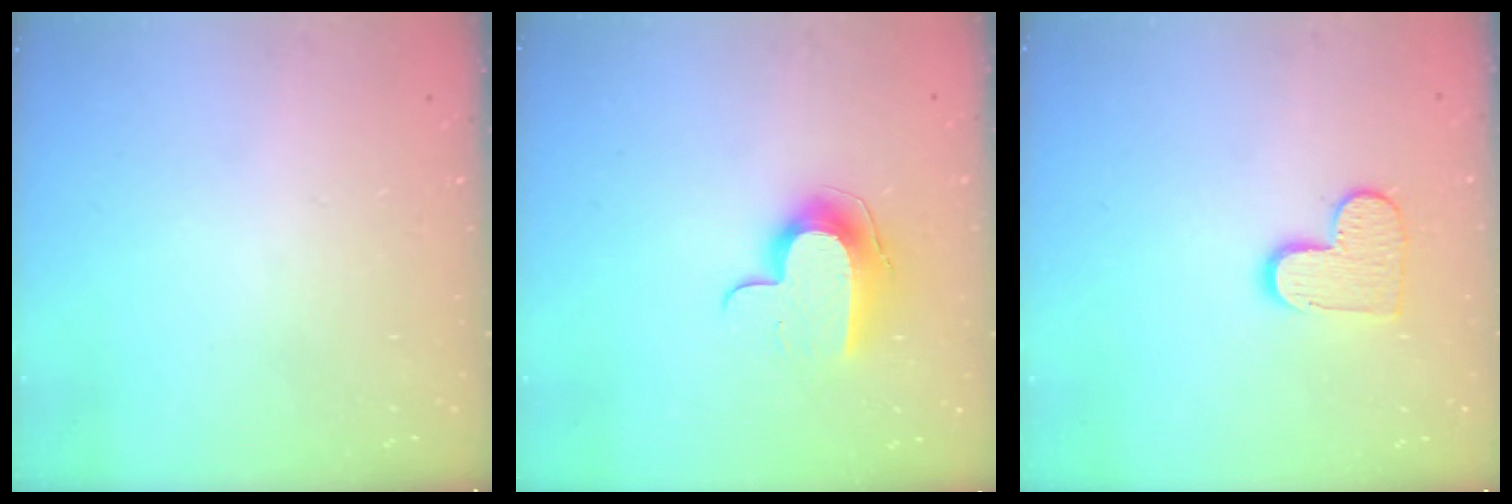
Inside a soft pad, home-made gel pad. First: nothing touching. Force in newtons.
{"total": 10.1, "press": 10.1, "slide": 0.3}
{"total": 10.0, "press": 10.0, "slide": 0.7}